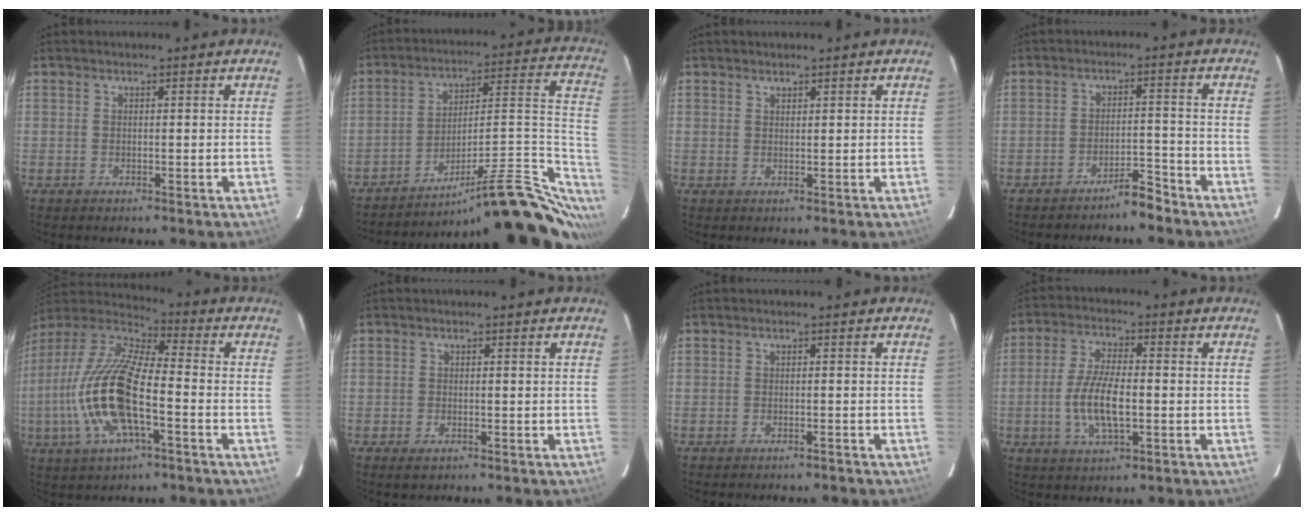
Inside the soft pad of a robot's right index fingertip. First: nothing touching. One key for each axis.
{"total": 23.5, "fx": -13.4, "fy": 5.9, "fz": 18.3, "tx": -0.230, "ty": 0.023, "tz": -0.190}
{"total": 0.8, "fx": 0.7, "fy": 0.4, "fz": 0.2, "tx": -0.004, "ty": 0.002, "tz": 0.014}
{"total": 4.3, "fx": -4.0, "fy": 0.7, "fz": 1.6, "tx": -0.037, "ty": 0.009, "tz": -0.061}
{"total": 18.8, "fx": -5.0, "fy": 6.3, "fz": 17.0, "tx": -0.350, "ty": -0.009, "tz": -0.106}
{"total": 1.5, "fx": -0.9, "fy": 0.8, "fz": 0.8, "tx": -0.015, "ty": -0.004, "tz": -0.016}
{"total": 1.2, "fx": -1.2, "fy": 0.2, "fz": 0.2, "tx": -0.009, "ty": 0.004, "tz": -0.015}
{"total": 8.9, "fx": -1.8, "fy": 3.1, "fz": 8.2, "tx": -0.166, "ty": -0.002, "tz": -0.034}